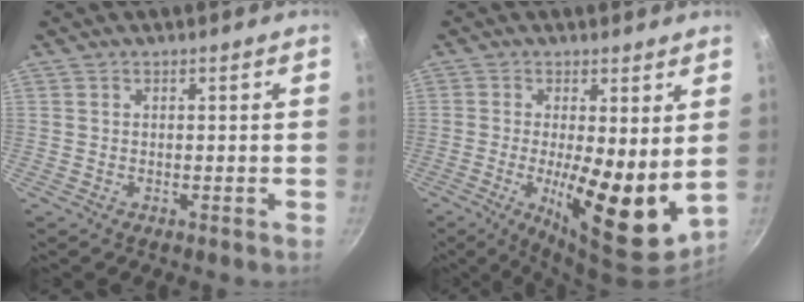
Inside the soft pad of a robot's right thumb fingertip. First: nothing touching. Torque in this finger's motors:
{"motor_torque": [-0.57, 1.47, 1.67, -0.10, 0.27]}